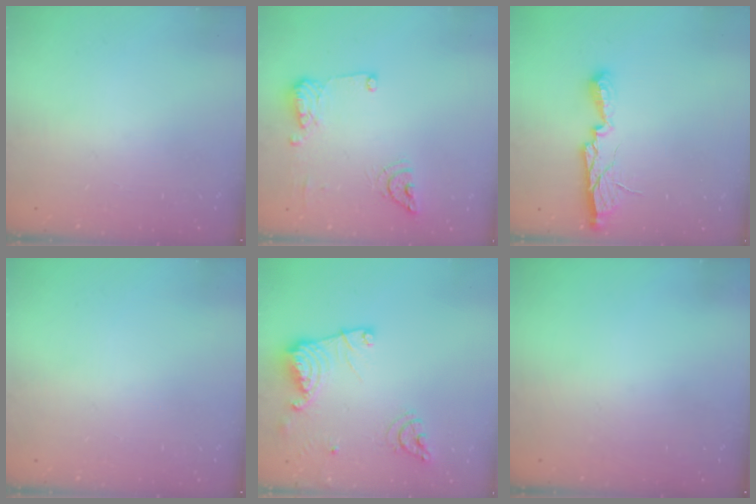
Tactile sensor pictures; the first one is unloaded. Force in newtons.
{"total": 11.2, "press": 11.1, "slide": 1.5}
{"total": 9.7, "press": 9.7, "slide": 0.9}
{"total": 0.0}
{"total": 15.2, "press": 15.1, "slide": 1.8}
{"total": 0.0}